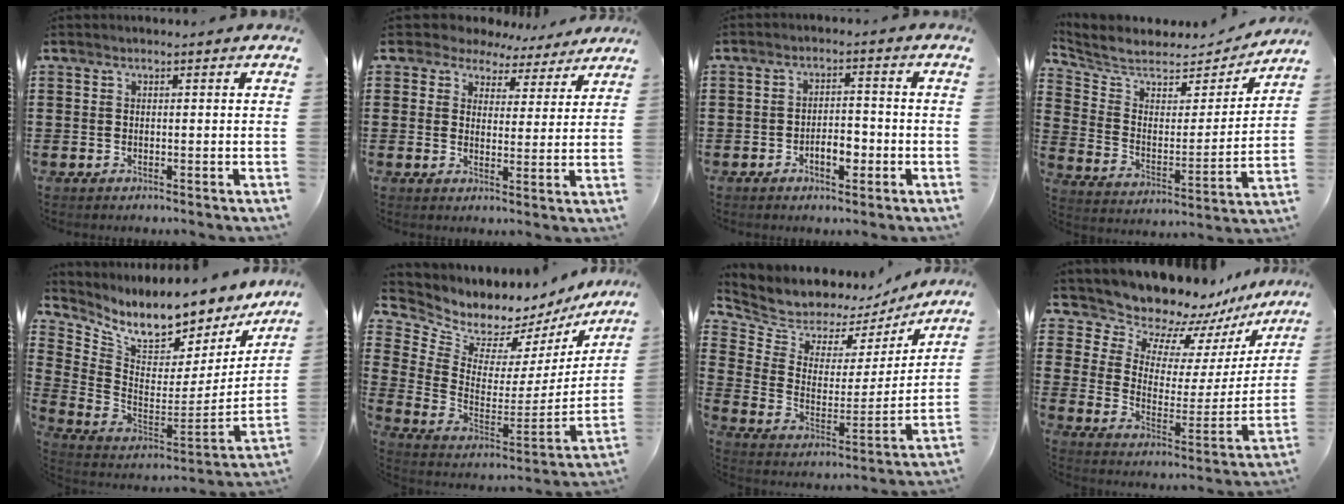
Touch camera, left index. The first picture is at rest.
{"total": 4.8, "force": [4.2, 2.3, 0.5], "torque": [-0.036, -0.017, 0.073]}
{"total": 3.9, "force": [-1.6, 1.9, 3.0], "torque": [-0.047, 0.003, -0.032]}
{"total": 6.0, "force": [5.4, 1.9, 1.8], "torque": [-0.068, -0.036, 0.089]}
{"total": 8.4, "force": [7.1, 2.3, 3.9], "torque": [-0.090, -0.069, 0.115]}
{"total": 5.3, "force": [4.8, 2.3, -0.6], "torque": [-0.029, -0.053, 0.082]}
{"total": 6.4, "force": [5.9, 2.4, -0.5], "torque": [-0.038, -0.049, 0.104]}
{"total": 8.8, "force": [8.4, 2.5, -0.2], "torque": [-0.028, -0.089, 0.145]}